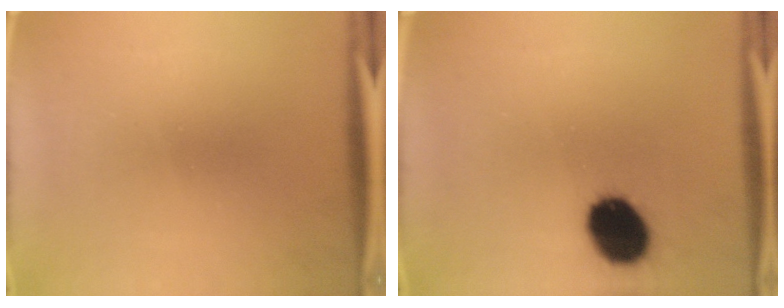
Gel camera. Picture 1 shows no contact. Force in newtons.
{"total": 13.5}